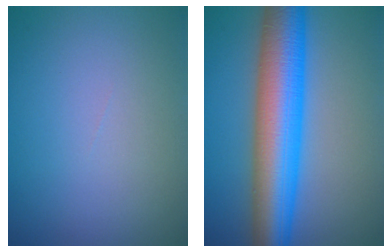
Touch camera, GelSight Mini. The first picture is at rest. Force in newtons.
{"total": 10.8, "press": 10.8, "slide": 0.0}